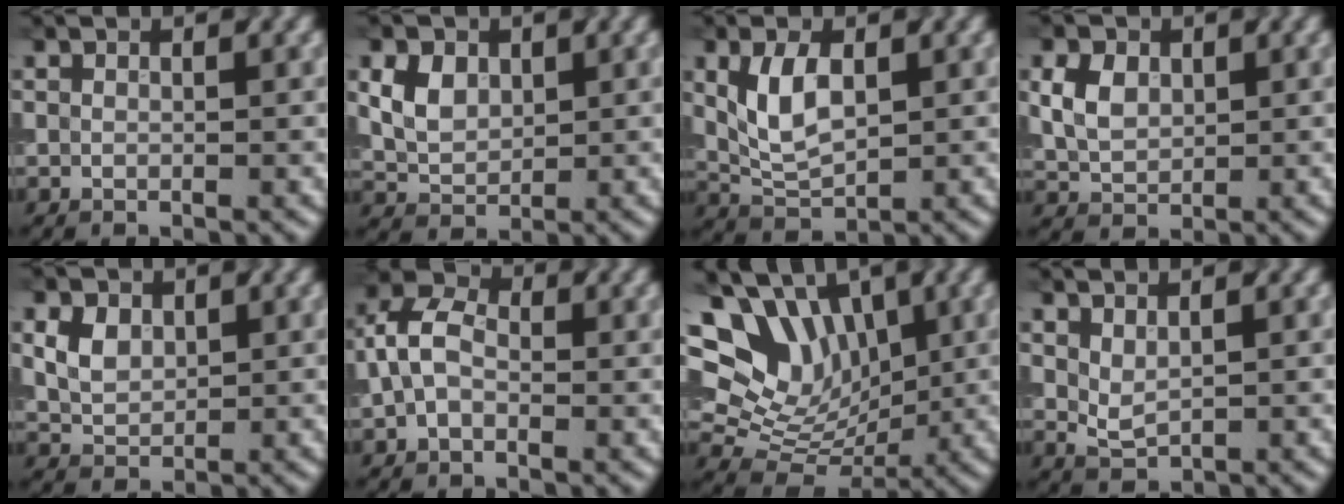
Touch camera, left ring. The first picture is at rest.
{"total": 3.7, "force": [1.2, 2.6, 2.3], "torque": [-0.052, 0.008, 0.024]}
{"total": 4.2, "force": [0.7, 2.3, 3.5], "torque": [-0.084, 0.007, 0.025]}
{"total": 3.3, "force": [0.8, 2.3, 2.1], "torque": [-0.051, 0.008, 0.022]}
{"total": 3.4, "force": [1.3, 2.4, 2.1], "torque": [-0.050, 0.013, 0.025]}
{"total": 3.8, "force": [-0.7, 2.4, 2.9], "torque": [-0.060, 0.019, -0.016]}
{"total": 13.4, "force": [5.3, 10.0, 7.2], "torque": [-0.148, 0.051, 0.089]}
{"total": 1.8, "force": [0.6, 1.1, 1.3], "torque": [-0.034, 0.004, 0.021]}